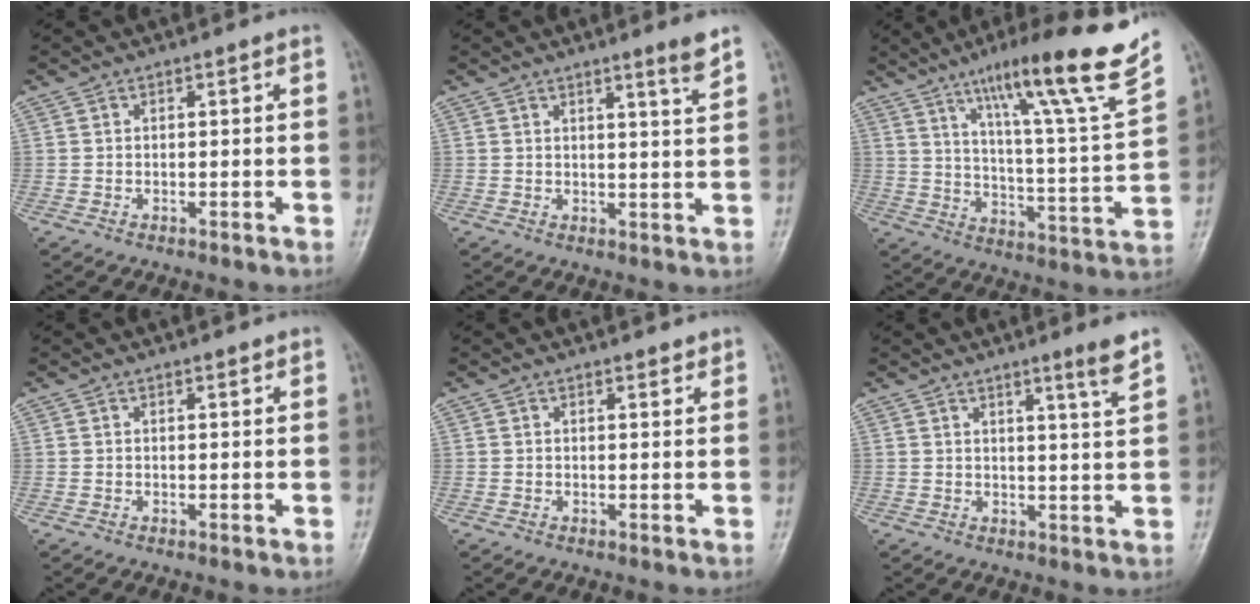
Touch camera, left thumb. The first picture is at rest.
{"total": 3.9, "force": [2.9, -0.3, 2.6], "torque": [-0.034, -0.029, 0.042]}
{"total": 22.1, "force": [14.5, 1.1, 16.6], "torque": [-0.228, -0.061, 0.224]}
{"total": 1.1, "force": [0.9, 0.3, 0.4], "torque": [-0.006, -0.006, 0.013]}
{"total": 2.0, "force": [1.7, 0.7, 0.7], "torque": [-0.001, -0.009, 0.021]}
{"total": 4.8, "force": [3.3, -0.5, 3.4], "torque": [-0.047, -0.032, 0.049]}